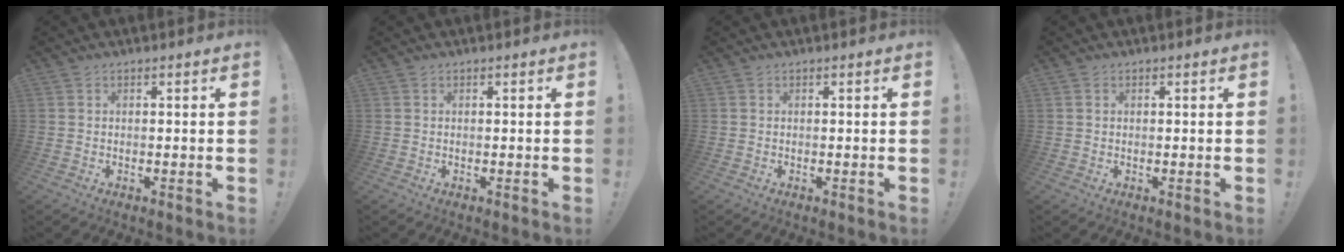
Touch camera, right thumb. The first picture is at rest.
{"total": 0.0}
{"total": 0.0}
{"total": 0.5, "force": [0.2, 0.5, 0.0], "torque": [-0.002, 0.003, 0.005]}